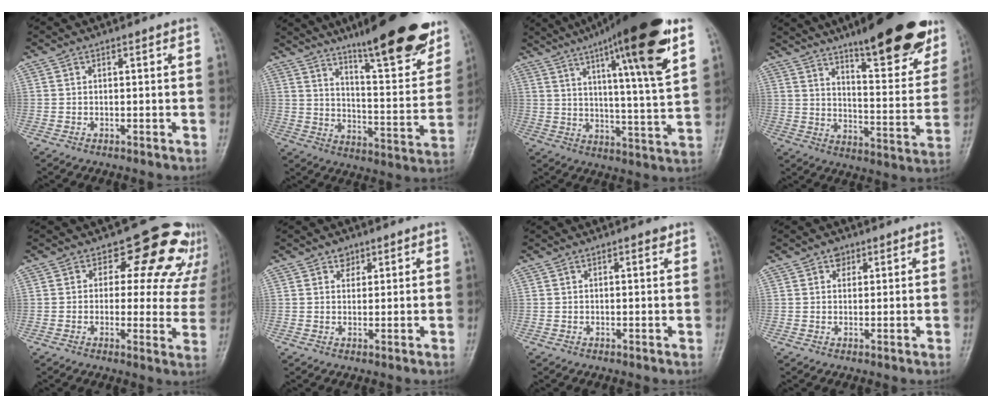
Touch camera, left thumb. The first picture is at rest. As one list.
[{"total": 23.0, "force": [16.2, 4.7, 15.6], "torque": [-0.190, -0.073, 0.238]}, {"total": 22.6, "force": [12.2, 2.8, 18.8], "torque": [-0.274, -0.035, 0.183]}, {"total": 23.4, "force": [16.2, 5.9, 15.8], "torque": [-0.178, -0.075, 0.229]}, {"total": 13.6, "force": [8.9, 8.2, 6.3], "torque": [-0.010, -0.032, 0.077]}, {"total": 2.0, "force": [1.2, 1.5, 0.4], "torque": [0.010, -0.005, 0.013]}, {"total": 0.6, "force": [0.5, 0.2, 0.3], "torque": [-0.001, -0.002, 0.004]}, {"total": 1.8, "force": [1.0, 1.5, 0.5], "torque": [0.008, -0.003, 0.009]}]